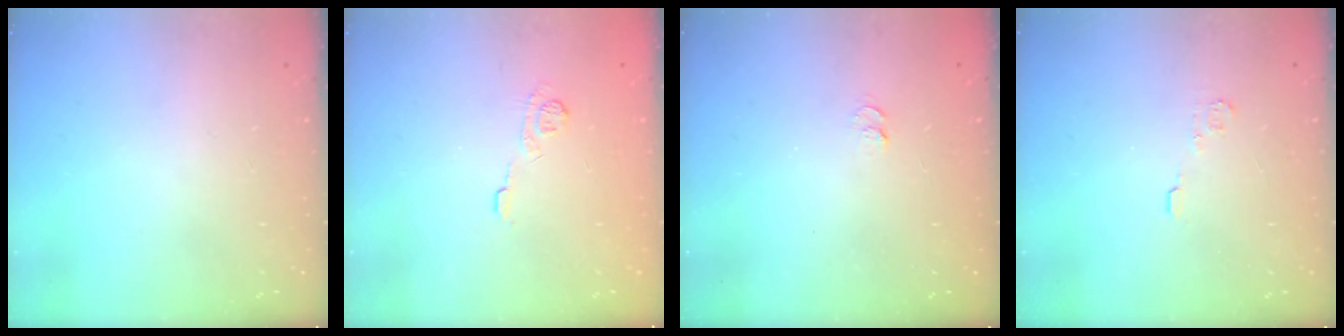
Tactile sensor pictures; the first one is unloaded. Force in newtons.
{"total": 7.0, "press": 6.8, "slide": 1.7}
{"total": 5.2, "press": 5.2, "slide": 0.7}
{"total": 4.0, "press": 4.0, "slide": 0.5}